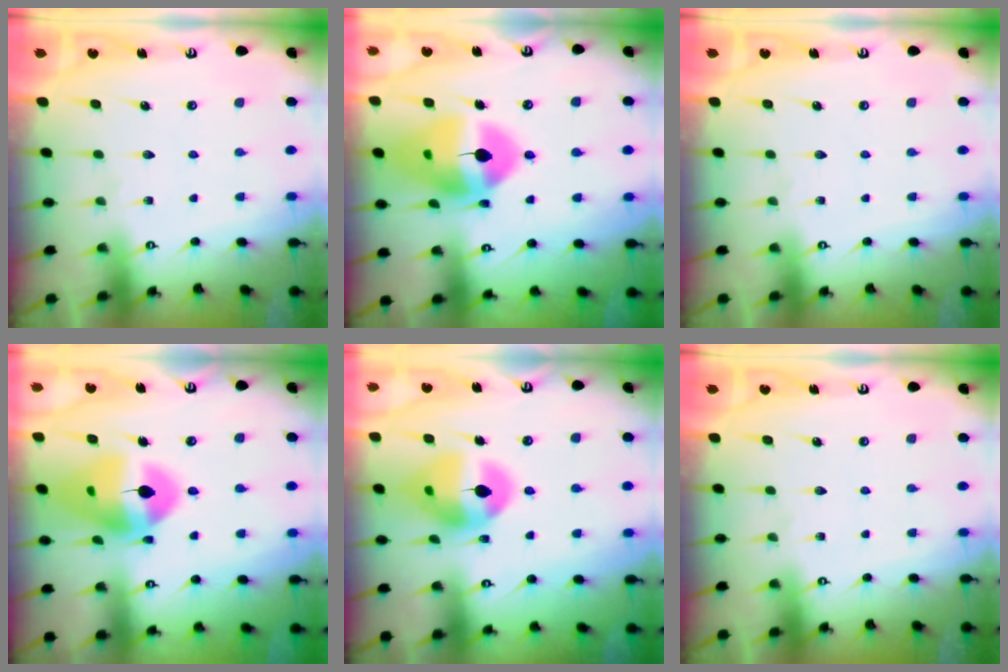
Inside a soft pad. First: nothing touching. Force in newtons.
{"total": 18.3, "press": 18.1, "slide": 2.0}
{"total": 0.0}
{"total": 17.4, "press": 17.2, "slide": 2.1}
{"total": 14.1, "press": 14.0, "slide": 1.8}
{"total": 0.0}